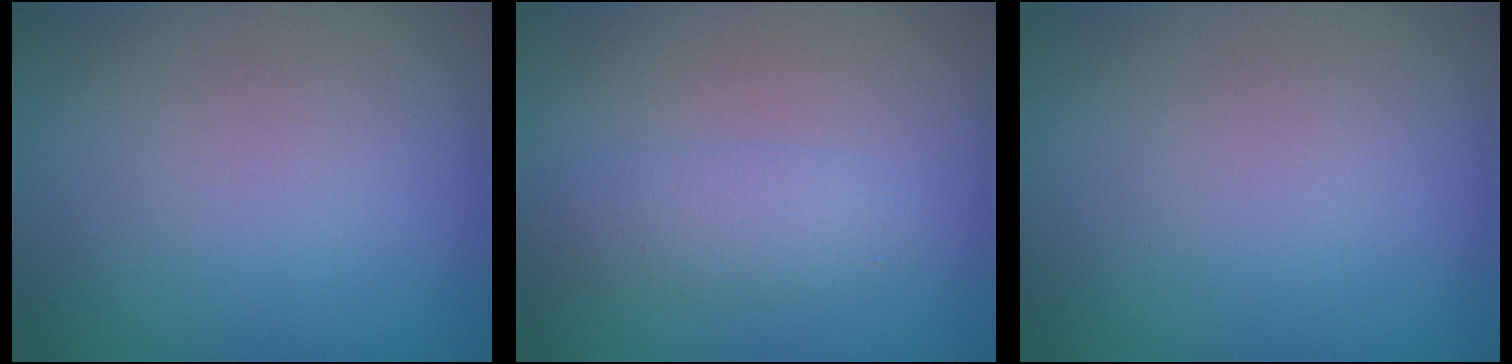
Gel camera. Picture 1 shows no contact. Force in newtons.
{"total": 2.4, "press": 2.4, "slide": 0.0}
{"total": 0.0}